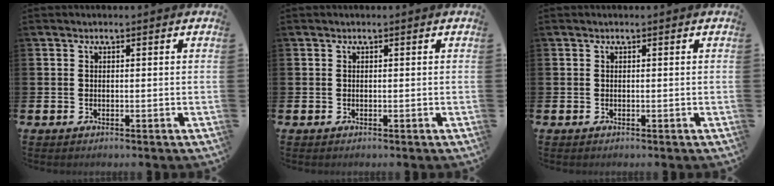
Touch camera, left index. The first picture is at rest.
{"total": 0.0}
{"total": 0.0}